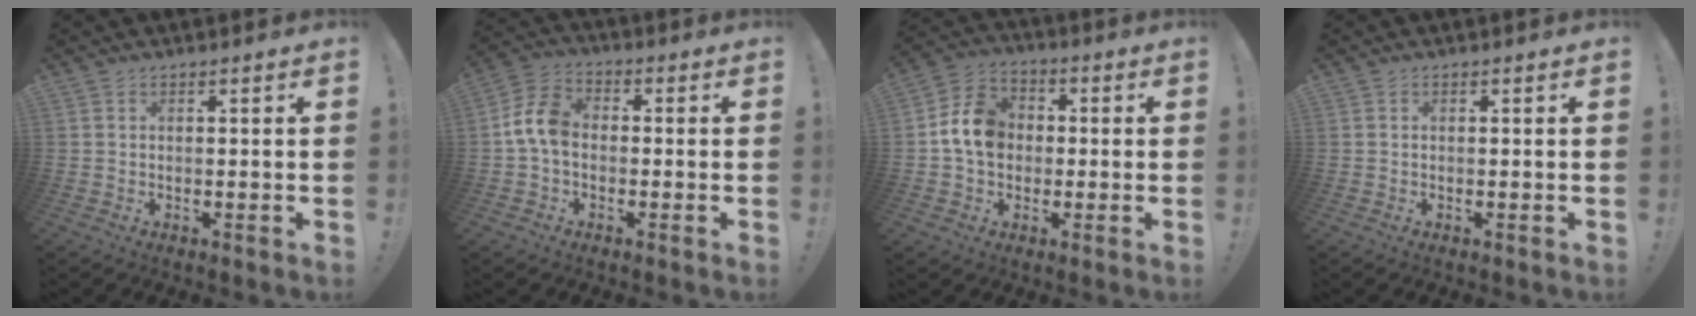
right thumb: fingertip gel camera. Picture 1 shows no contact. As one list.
[{"total": 9.5, "force": [-0.6, 6.6, 6.8], "torque": [-0.133, 0.020, -0.006]}, {"total": 11.7, "force": [0.5, 9.6, 6.8], "torque": [-0.107, 0.018, 0.017]}, {"total": 0.0}]